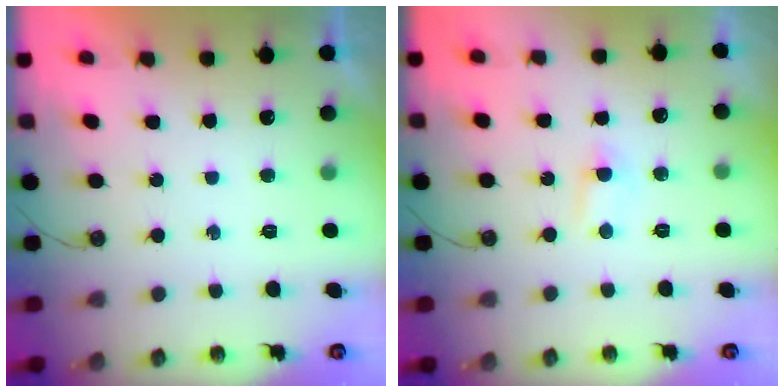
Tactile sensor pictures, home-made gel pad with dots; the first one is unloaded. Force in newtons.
{"total": 3.6, "press": 3.6, "slide": 0.5}